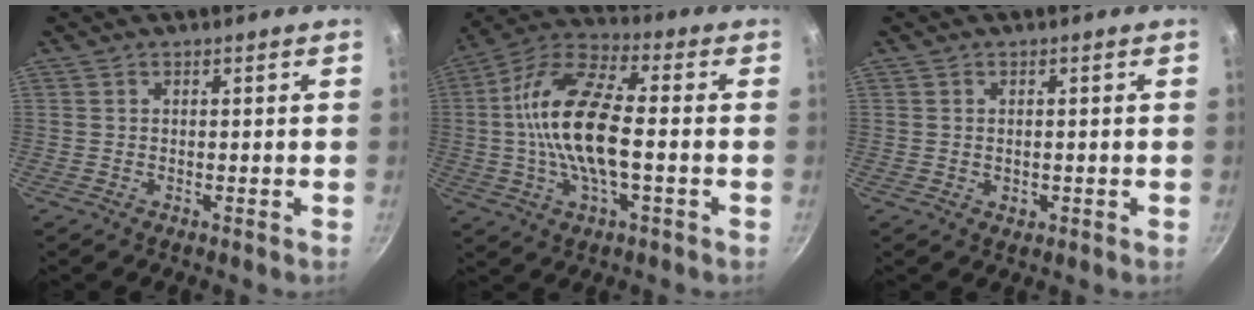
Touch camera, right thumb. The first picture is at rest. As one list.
[{"total": 17.0, "force": [-0.9, 6.9, 15.5], "torque": [-0.292, 0.033, -0.035]}, {"total": 1.4, "force": [0.1, 1.1, 0.8], "torque": [-0.008, -0.001, 0.003]}]